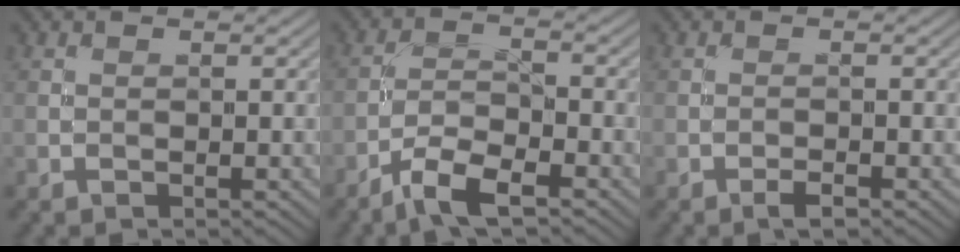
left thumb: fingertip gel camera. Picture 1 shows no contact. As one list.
[{"total": 5.8, "force": [-4.2, 1.4, 3.6], "torque": [-0.073, 0.000, -0.087]}, {"total": 1.3, "force": [-0.9, 0.2, 0.8], "torque": [-0.014, 0.002, -0.019]}]